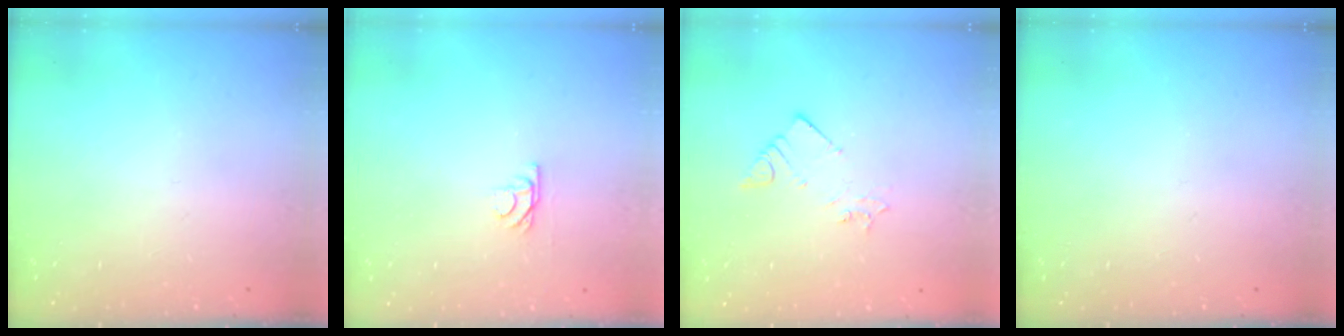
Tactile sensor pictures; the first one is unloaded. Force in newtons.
{"total": 3.8, "press": 3.8, "slide": 0.4}
{"total": 2.8, "press": 2.7, "slide": 0.5}
{"total": 0.0}